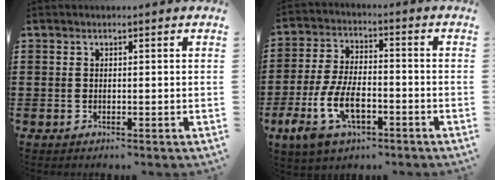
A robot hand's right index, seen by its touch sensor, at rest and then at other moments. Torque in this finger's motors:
{"motor_torque": [1.63, 0.51, 0.51, 0.21]}